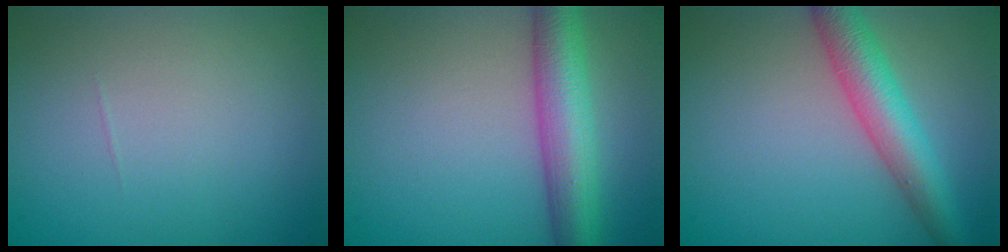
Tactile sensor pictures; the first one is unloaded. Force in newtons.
{"total": 6.9, "press": 6.9, "slide": 0.2}
{"total": 5.4, "press": 5.4, "slide": 0.2}